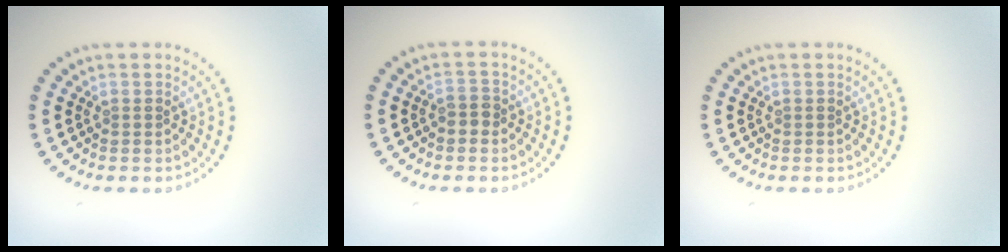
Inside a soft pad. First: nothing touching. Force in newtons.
{"total": 1.5, "press": 1.4, "slide": 0.6}
{"total": 0.0}